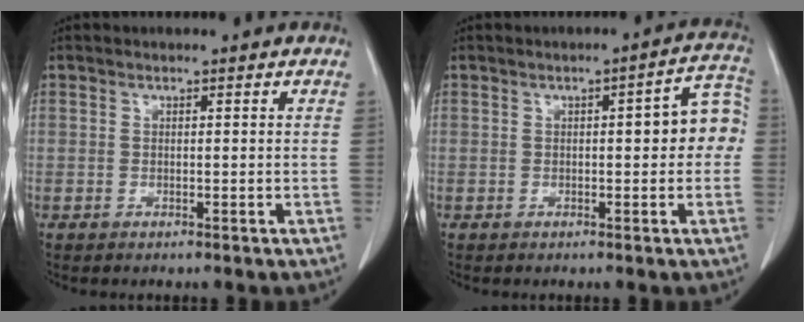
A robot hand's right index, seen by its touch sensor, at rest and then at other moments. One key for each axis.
{"total": 6.6, "fx": 0.2, "fy": 1.8, "fz": 6.4, "tx": -0.073, "ty": 0.028, "tz": -0.001}